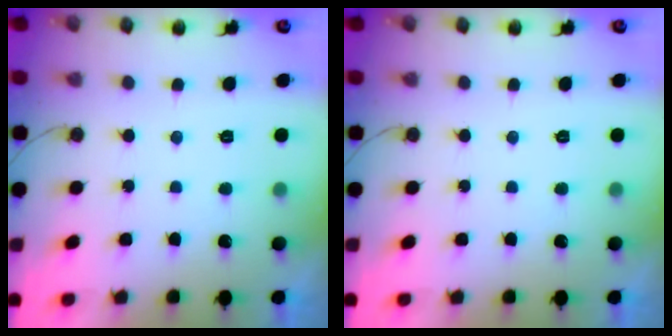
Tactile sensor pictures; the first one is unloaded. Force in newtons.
{"total": 0.0}